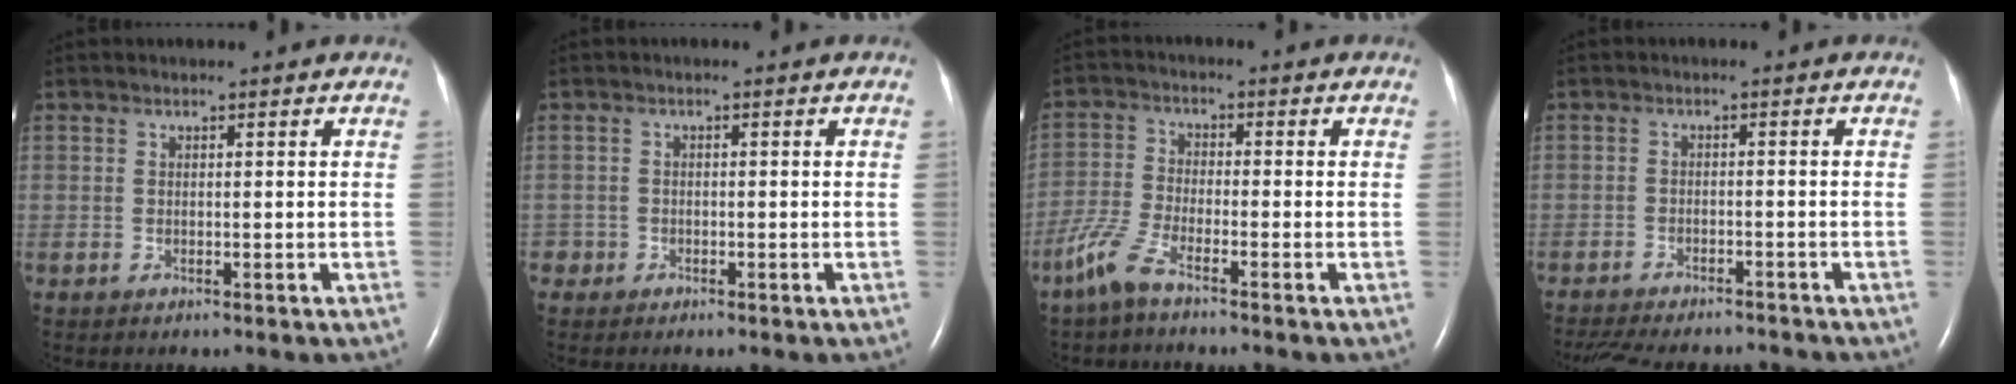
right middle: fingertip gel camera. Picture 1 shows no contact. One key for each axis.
{"total": 1.3, "fx": -0.8, "fy": 1.0, "fz": -0.2, "tx": 0.001, "ty": 0.007, "tz": -0.018}
{"total": 5.2, "fx": -3.9, "fy": 0.7, "fz": 3.3, "tx": -0.089, "ty": -0.010, "tz": -0.087}
{"total": 13.5, "fx": -12.2, "fy": 3.2, "fz": 4.9, "tx": -0.106, "ty": -0.011, "tz": -0.168}